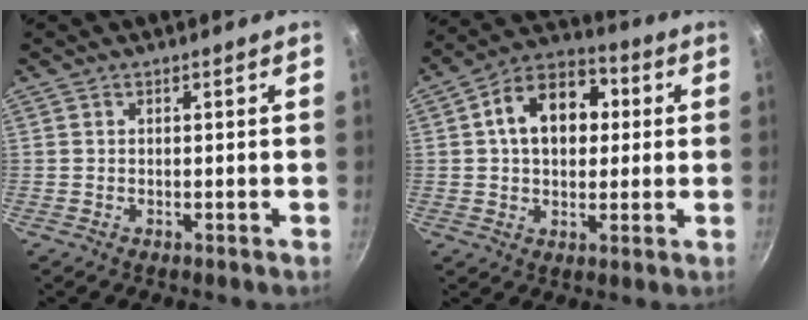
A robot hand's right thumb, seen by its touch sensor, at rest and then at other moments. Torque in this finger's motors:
{"motor_torque": [0.45, 3.00, 0.88, -0.06, 0.12]}